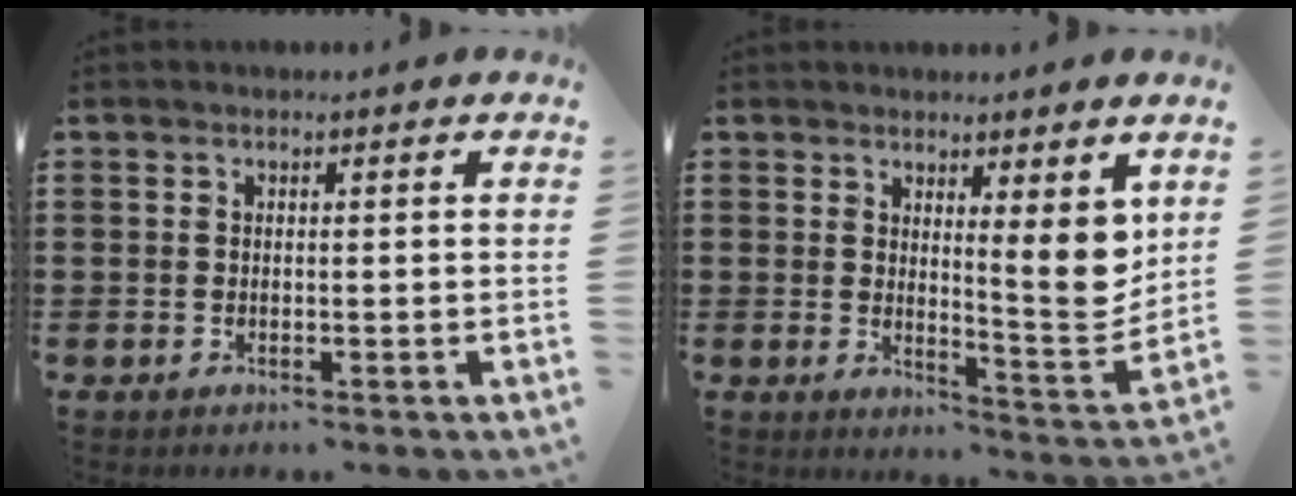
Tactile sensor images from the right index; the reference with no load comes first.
{"total": 7.4, "force": [4.2, 1.5, 5.9], "torque": [-0.080, -0.029, 0.066]}